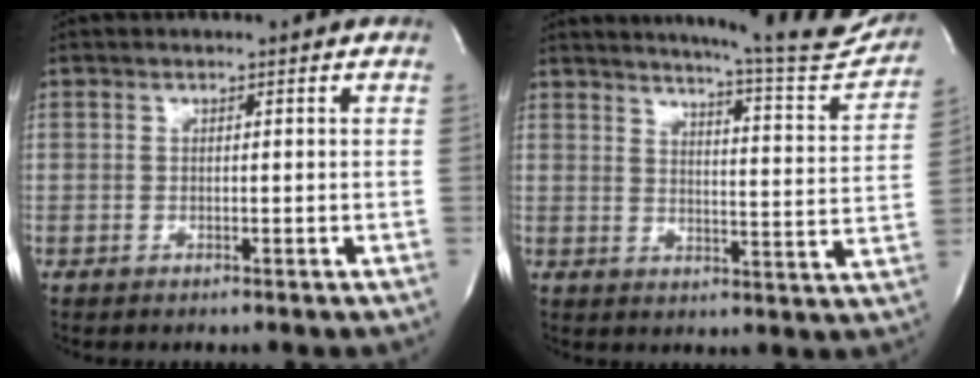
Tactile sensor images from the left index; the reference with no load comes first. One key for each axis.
{"total": 16.2, "fx": 15.3, "fy": 0.4, "fz": 5.4, "tx": -0.076, "ty": -0.080, "tz": 0.178}